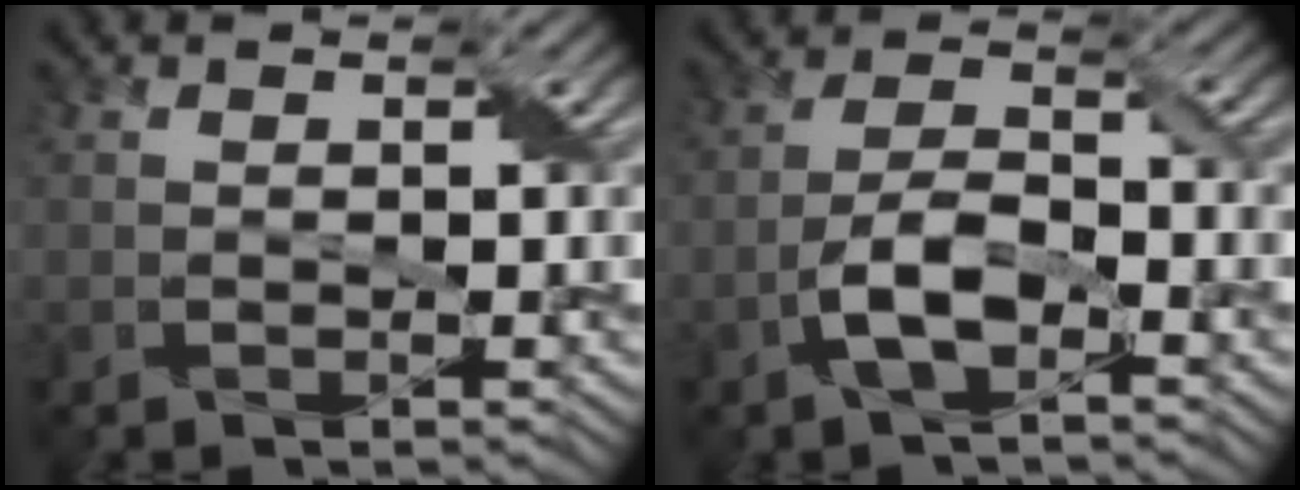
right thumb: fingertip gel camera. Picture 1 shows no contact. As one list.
[{"total": 6.0, "force": [-2.8, 2.4, 4.7], "torque": [-0.095, 0.008, -0.061]}]